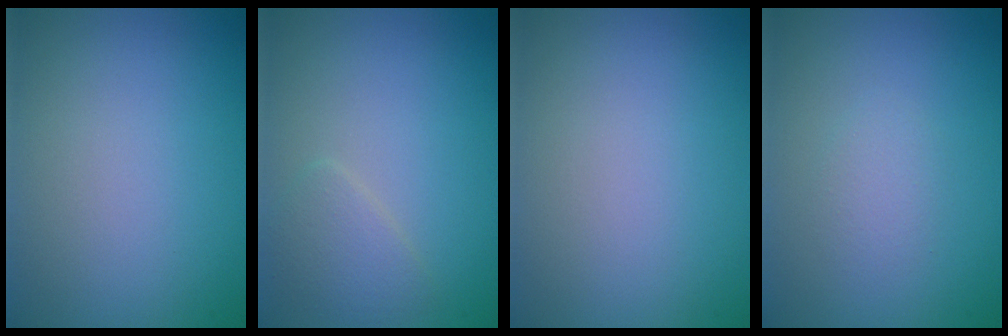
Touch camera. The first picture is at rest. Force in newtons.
{"total": 1.8, "press": 1.8, "slide": 0.1}
{"total": 0.0}
{"total": 1.2, "press": 1.2, "slide": 0.0}